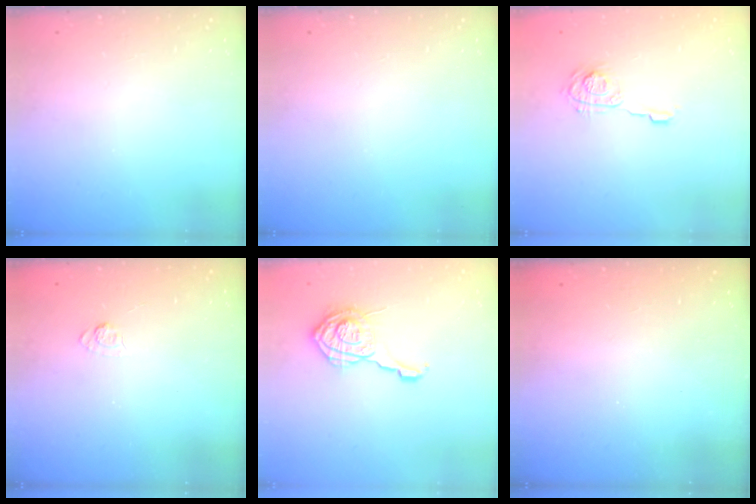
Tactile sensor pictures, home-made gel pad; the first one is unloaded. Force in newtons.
{"total": 0.0}
{"total": 8.7, "press": 8.7, "slide": 0.6}
{"total": 3.8, "press": 3.6, "slide": 1.4}
{"total": 10.7, "press": 10.7, "slide": 0.3}
{"total": 2.4, "press": 2.3, "slide": 0.8}